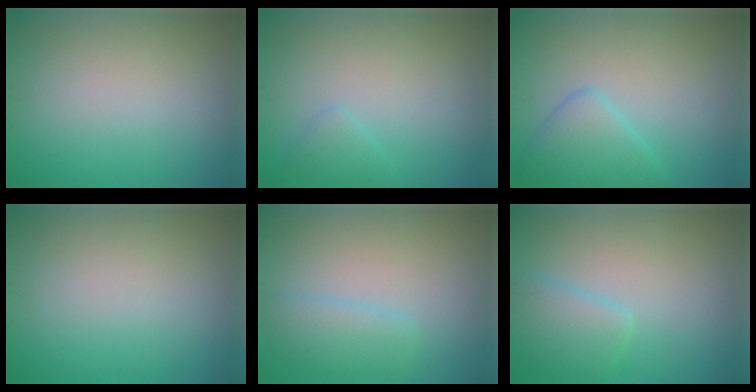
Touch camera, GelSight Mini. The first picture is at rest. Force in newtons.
{"total": 1.3, "press": 1.3, "slide": 0.1}
{"total": 3.3, "press": 3.3, "slide": 0.1}
{"total": 0.0}
{"total": 2.4, "press": 2.3, "slide": 0.1}
{"total": 2.6, "press": 2.6, "slide": 0.2}